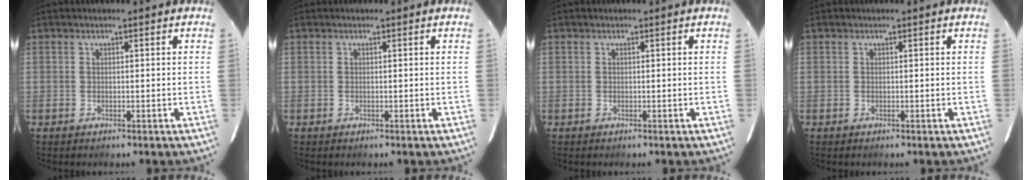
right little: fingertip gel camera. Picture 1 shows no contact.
{"total": 0.0}
{"total": 0.0}
{"total": 0.0}